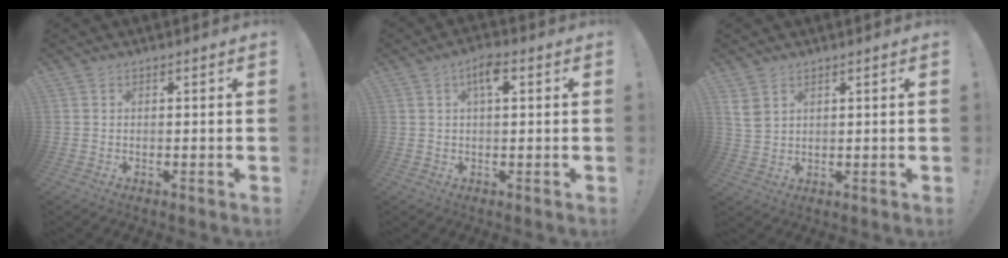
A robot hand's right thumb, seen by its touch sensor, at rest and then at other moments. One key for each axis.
{"total": 5.3, "fx": 1.8, "fy": 2.3, "fz": 4.5, "tx": -0.067, "ty": 0.004, "tz": 0.025}
{"total": 4.1, "fx": 2.5, "fy": 2.4, "fz": 2.1, "tx": -0.030, "ty": -0.011, "tz": 0.048}